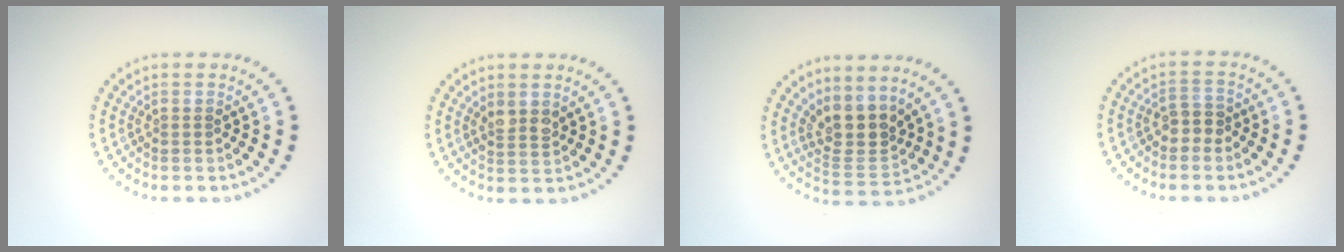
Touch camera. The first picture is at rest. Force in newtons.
{"total": 1.7, "press": 1.5, "slide": 0.7}
{"total": 3.9, "press": 3.3, "slide": 2.1}
{"total": 1.9, "press": 1.6, "slide": 1.0}